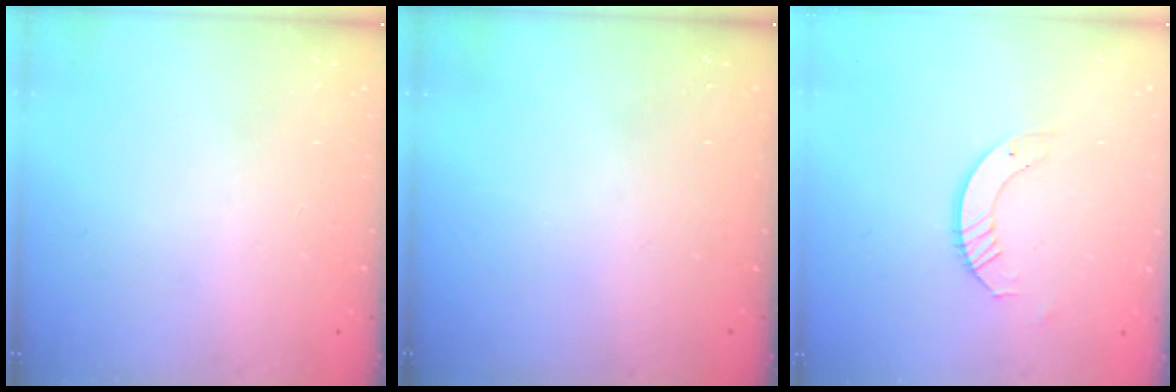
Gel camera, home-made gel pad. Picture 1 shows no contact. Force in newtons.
{"total": 0.0}
{"total": 5.8, "press": 5.8, "slide": 0.4}